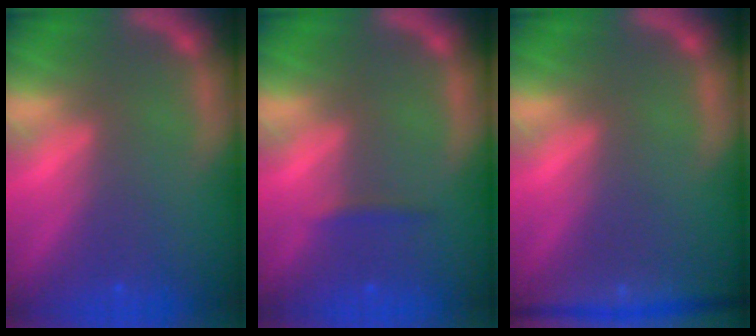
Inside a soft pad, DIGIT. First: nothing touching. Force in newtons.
{"total": 0.9}
{"total": 5.5}